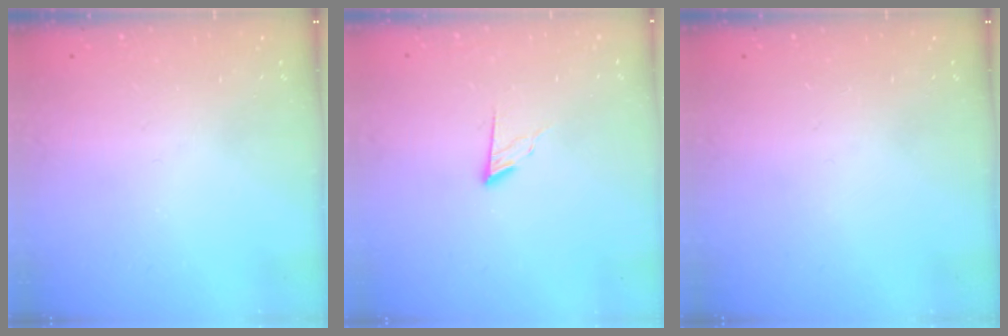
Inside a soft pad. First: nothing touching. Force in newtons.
{"total": 5.7, "press": 5.7, "slide": 0.6}
{"total": 0.0}